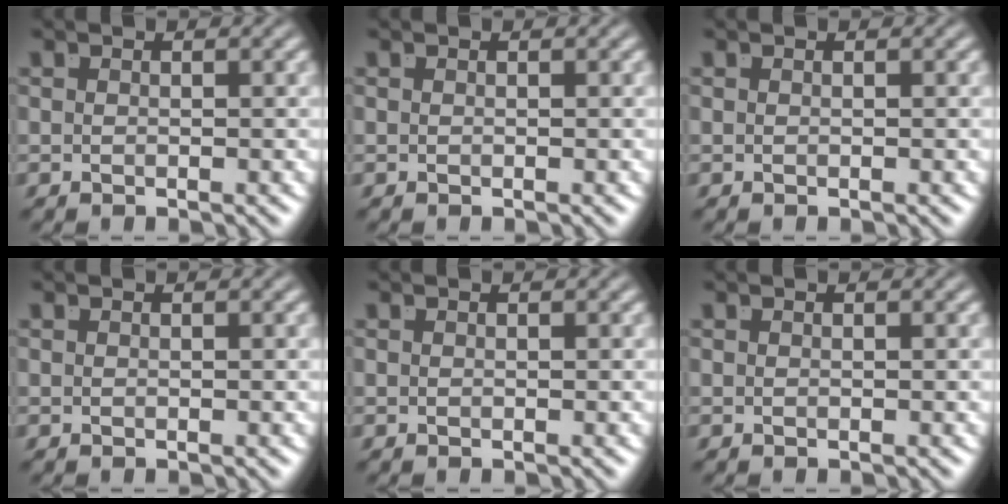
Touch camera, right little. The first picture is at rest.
{"total": 0.0}
{"total": 0.0}
{"total": 0.0}
{"total": 0.0}
{"total": 0.0}